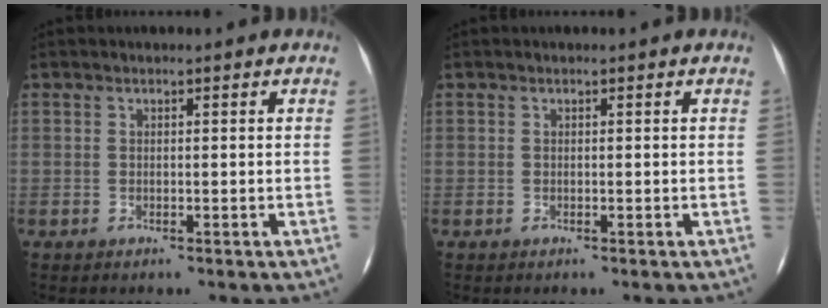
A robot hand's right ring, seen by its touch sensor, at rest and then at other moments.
{"total": 0.0}